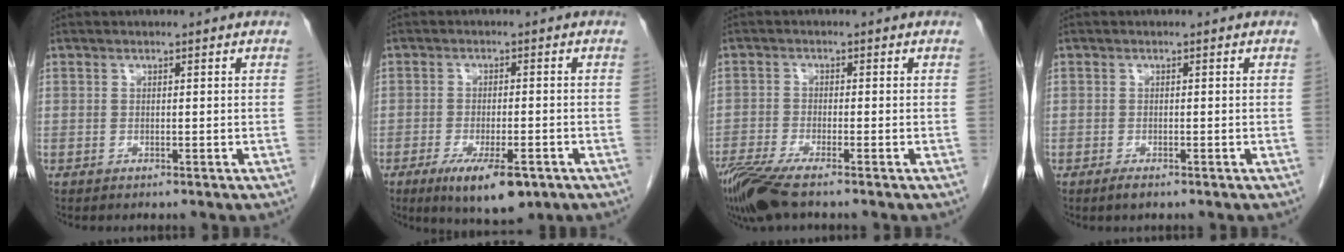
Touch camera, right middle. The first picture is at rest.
{"total": 8.9, "force": [-5.1, 2.5, 6.8], "torque": [-0.109, -0.016, -0.073]}
{"total": 7.8, "force": [-5.9, 0.7, 5.1], "torque": [-0.097, -0.021, -0.110]}
{"total": 1.2, "force": [-0.8, 0.3, 0.7], "torque": [-0.018, -0.004, -0.012]}